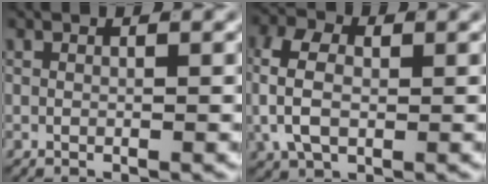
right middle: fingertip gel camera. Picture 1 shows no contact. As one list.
[{"total": 5.5, "force": [0.2, 3.8, 4.0], "torque": [-0.098, -0.008, 0.009]}]